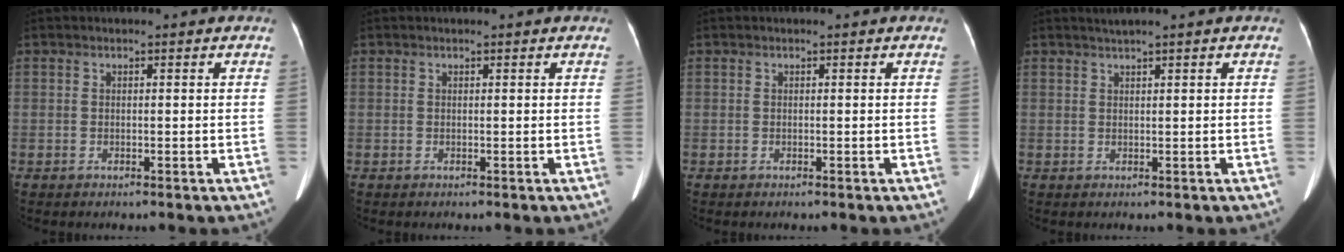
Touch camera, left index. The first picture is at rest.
{"total": 0.5, "force": [0.5, 0.1, 0.2], "torque": [-0.002, 0.010, 0.004]}
{"total": 0.0}
{"total": 1.4, "force": [1.1, -0.4, 0.8], "torque": [-0.017, 0.006, 0.026]}